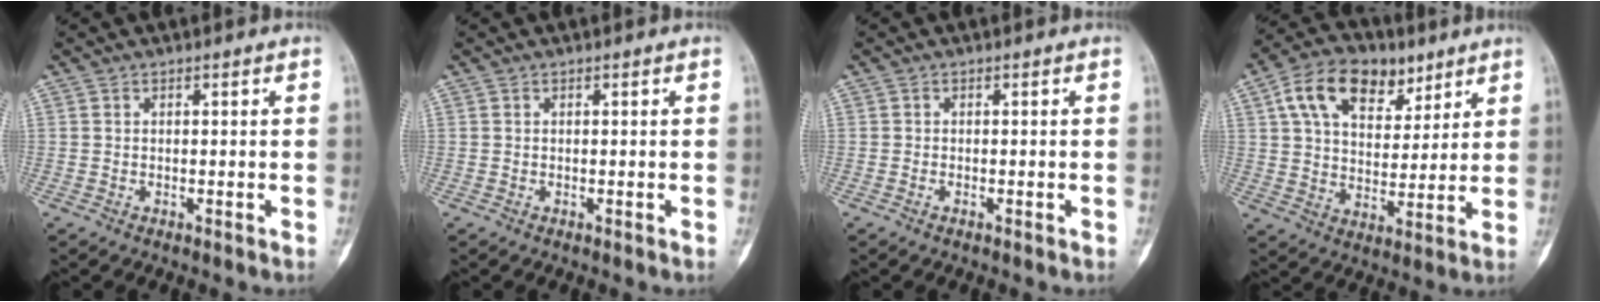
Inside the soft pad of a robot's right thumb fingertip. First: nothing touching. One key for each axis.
{"total": 0.0}
{"total": 0.5, "fx": -0.3, "fy": 0.2, "fz": 0.4, "tx": -0.008, "ty": 0.001, "tz": -0.005}
{"total": 16.2, "fx": 8.1, "fy": 10.0, "fz": 9.8, "tx": -0.131, "ty": -0.012, "tz": 0.139}